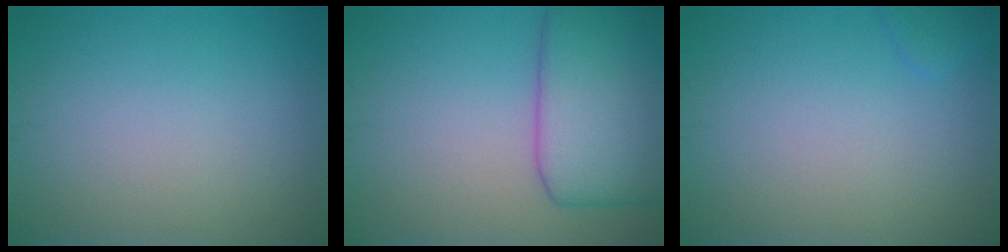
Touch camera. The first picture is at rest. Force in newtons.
{"total": 8.2, "press": 8.2, "slide": 0.3}
{"total": 0.8, "press": 0.8, "slide": 0.1}